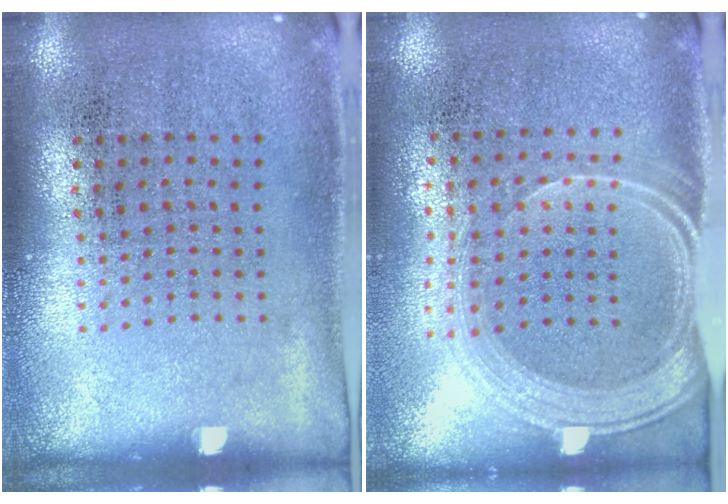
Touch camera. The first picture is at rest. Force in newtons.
{"total": 2.0, "press": 1.7, "slide": 1.1}